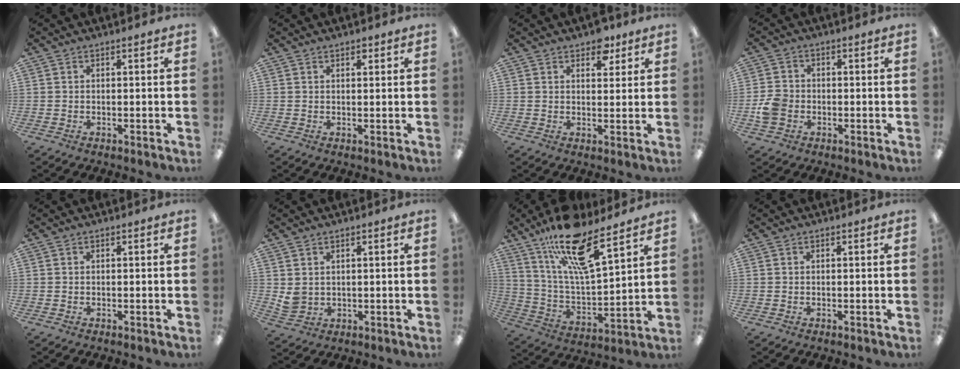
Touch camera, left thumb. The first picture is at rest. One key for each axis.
{"total": 1.3, "fx": 1.0, "fy": 0.6, "fz": 0.5, "tx": -0.004, "ty": -0.004, "tz": 0.017}
{"total": 5.4, "fx": 3.9, "fy": 2.9, "fz": 2.4, "tx": -0.015, "ty": -0.018, "tz": 0.064}
{"total": 5.6, "fx": -1.4, "fy": 4.7, "fz": 2.7, "tx": -0.044, "ty": 0.010, "tz": -0.023}
{"total": 0.0}
{"total": 3.3, "fx": 1.9, "fy": 2.4, "fz": 1.2, "tx": -0.019, "ty": -0.007, "tz": 0.036}
{"total": 18.5, "fx": 13.2, "fy": 5.1, "fz": 11.8, "tx": -0.216, "ty": -0.075, "tz": 0.224}
{"total": 0.0}